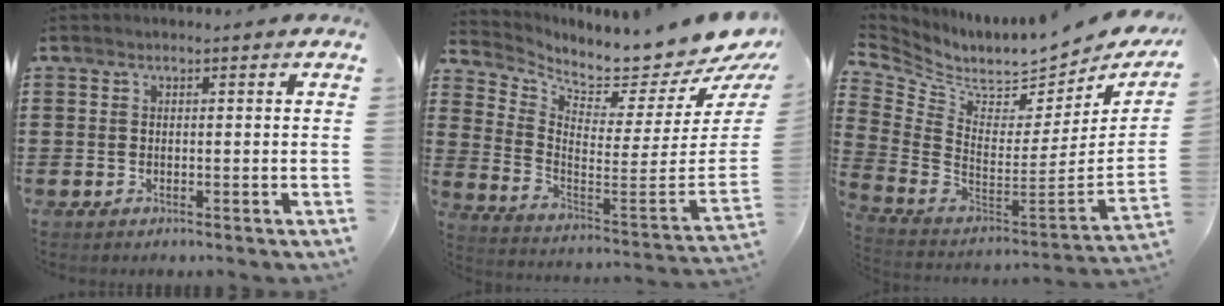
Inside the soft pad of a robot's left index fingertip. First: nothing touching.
{"total": 5.3, "force": [5.1, 0.0, 1.3], "torque": [-0.045, -0.082, 0.076]}
{"total": 6.0, "force": [5.1, 2.0, 2.6], "torque": [-0.086, -0.060, 0.084]}